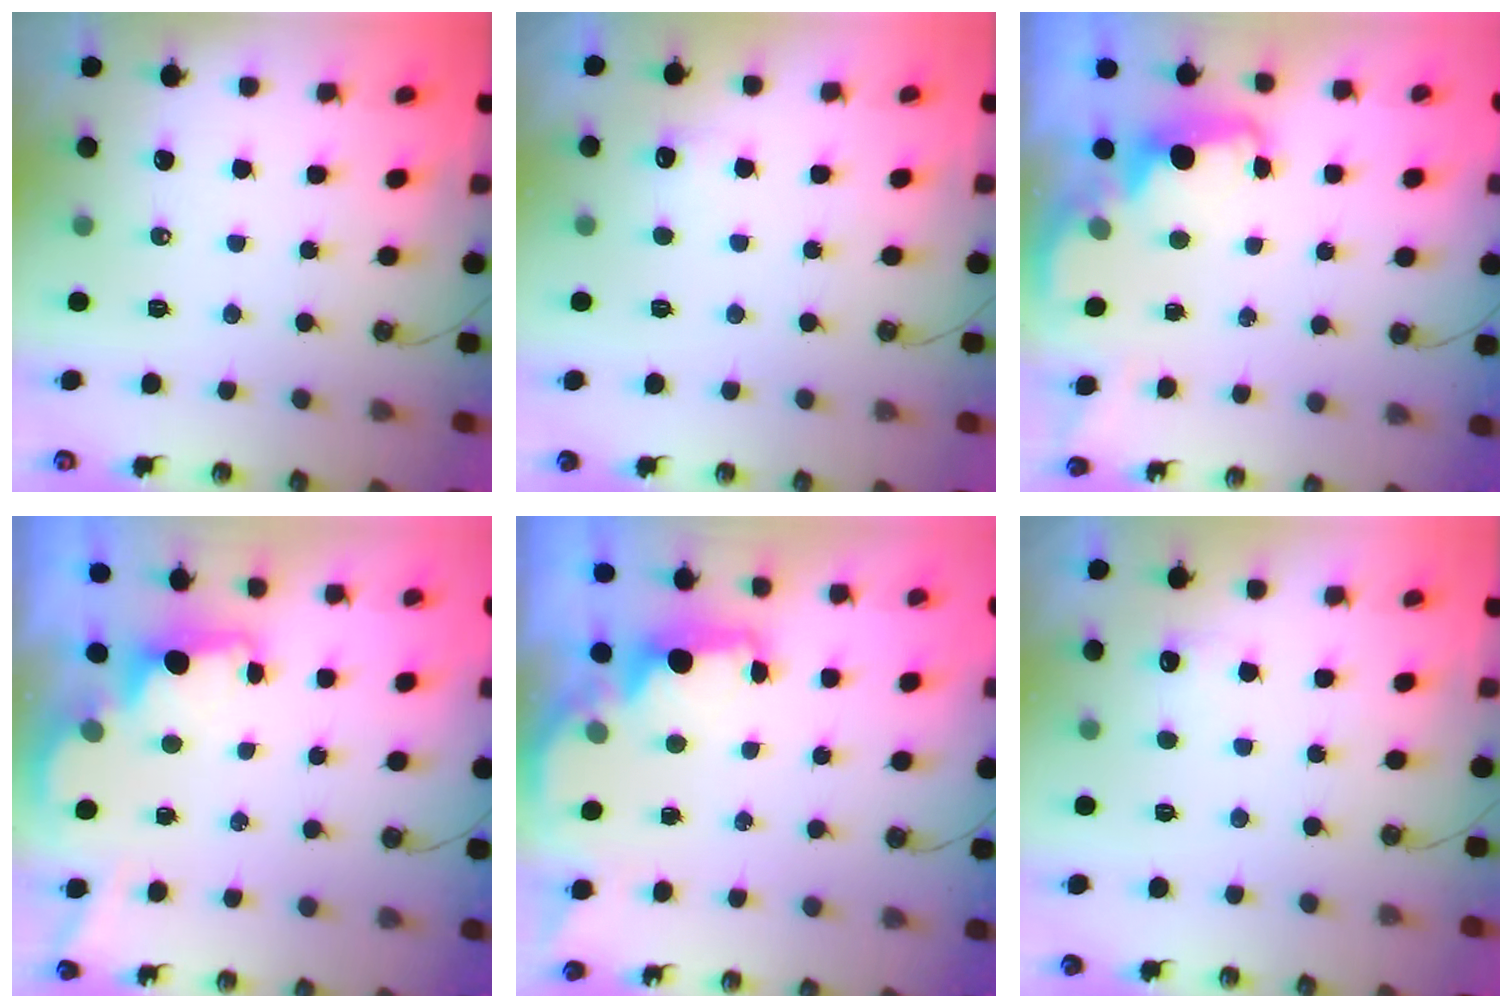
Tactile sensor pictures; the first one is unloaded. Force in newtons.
{"total": 2.5, "press": 2.3, "slide": 0.9}
{"total": 2.2, "press": 2.2, "slide": 0.6}
{"total": 1.9, "press": 1.7, "slide": 0.8}
{"total": 2.3, "press": 2.2, "slide": 0.8}
{"total": 2.5, "press": 2.3, "slide": 0.9}